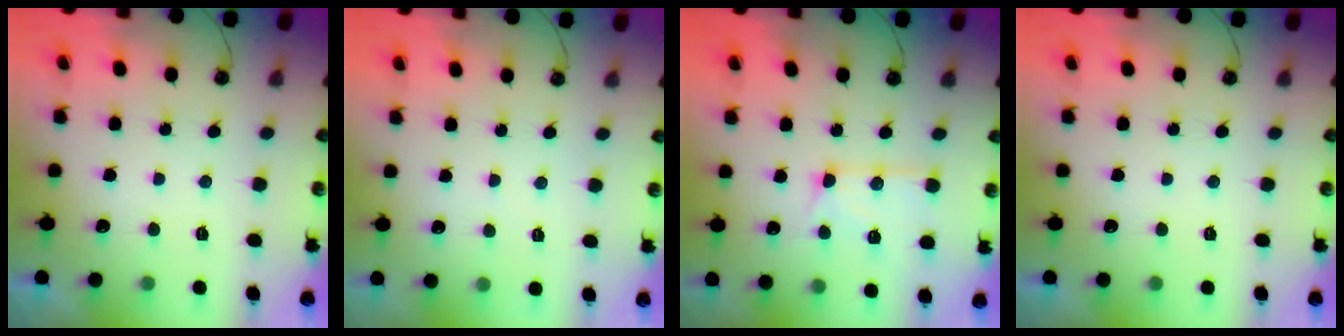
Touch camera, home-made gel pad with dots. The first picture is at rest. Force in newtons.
{"total": 2.0, "press": 2.0, "slide": 0.4}
{"total": 11.8, "press": 11.8, "slide": 1.1}
{"total": 0.0}